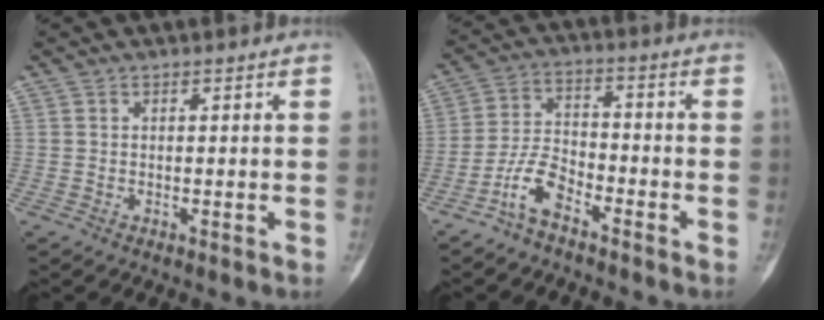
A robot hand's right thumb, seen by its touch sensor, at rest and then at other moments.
{"total": 7.1, "force": [-4.8, 3.1, 4.2], "torque": [-0.086, 0.037, -0.101]}